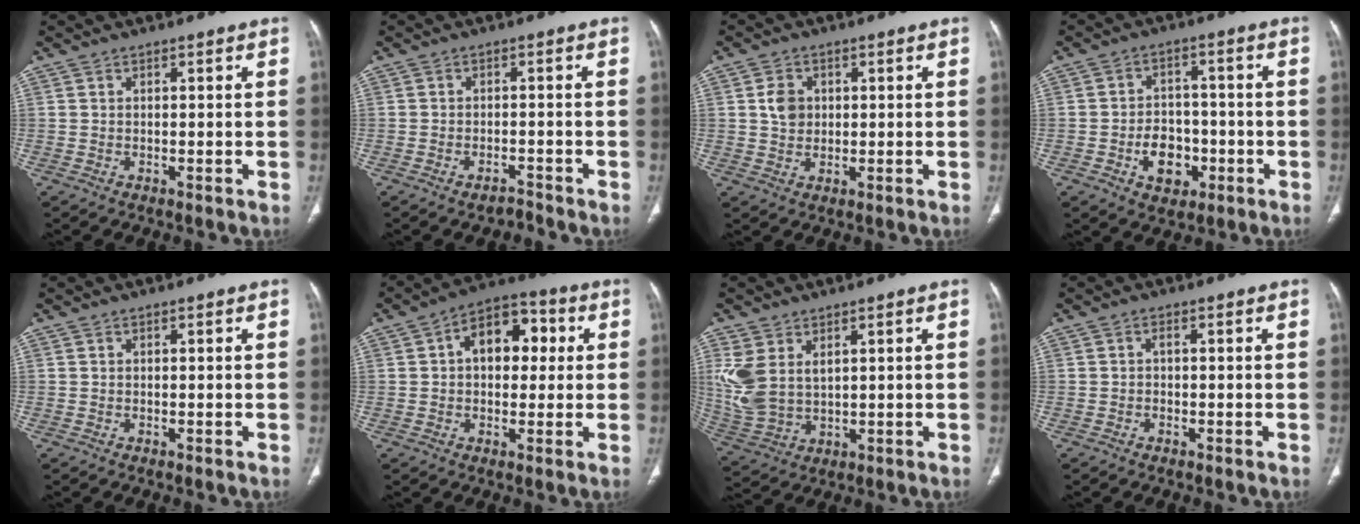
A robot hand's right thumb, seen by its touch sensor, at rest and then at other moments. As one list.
[{"total": 1.7, "force": [-1.6, 0.4, 0.4], "torque": [-0.007, 0.007, -0.027]}, {"total": 4.1, "force": [0.8, 3.3, 2.3], "torque": [-0.027, -0.003, 0.015]}, {"total": 9.0, "force": [-3.2, 6.7, 5.0], "torque": [-0.035, 0.024, -0.046]}, {"total": 0.0}, {"total": 11.5, "force": [2.2, 7.4, 8.4], "torque": [-0.089, 0.025, 0.025]}, {"total": 10.0, "force": [3.3, 6.5, 6.8], "torque": [-0.155, -0.011, 0.084]}, {"total": 0.8, "force": [-0.2, 0.5, 0.5], "torque": [-0.006, 0.003, -0.005]}]